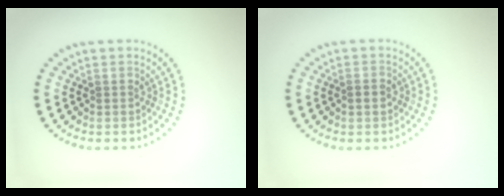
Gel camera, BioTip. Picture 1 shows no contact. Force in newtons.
{"total": 1.3, "press": 1.3, "slide": 0.1}